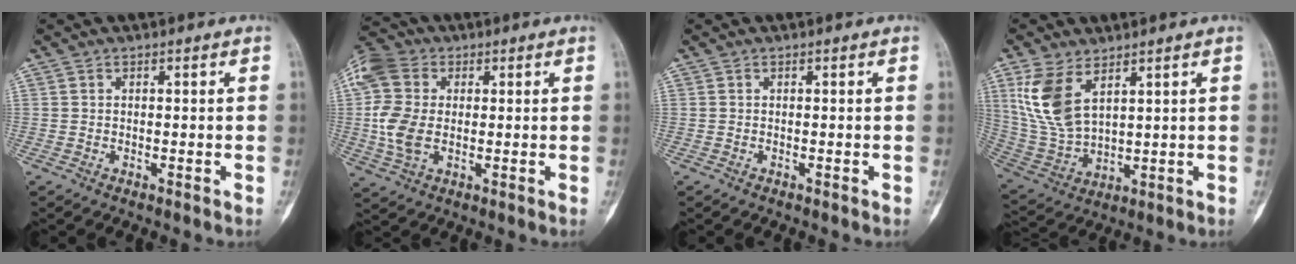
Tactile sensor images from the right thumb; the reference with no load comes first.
{"total": 11.8, "force": [0.8, 8.2, 8.4], "torque": [-0.180, 0.009, 0.010]}
{"total": 0.0}
{"total": 11.8, "force": [5.5, 6.1, 8.5], "torque": [-0.175, -0.019, 0.125]}